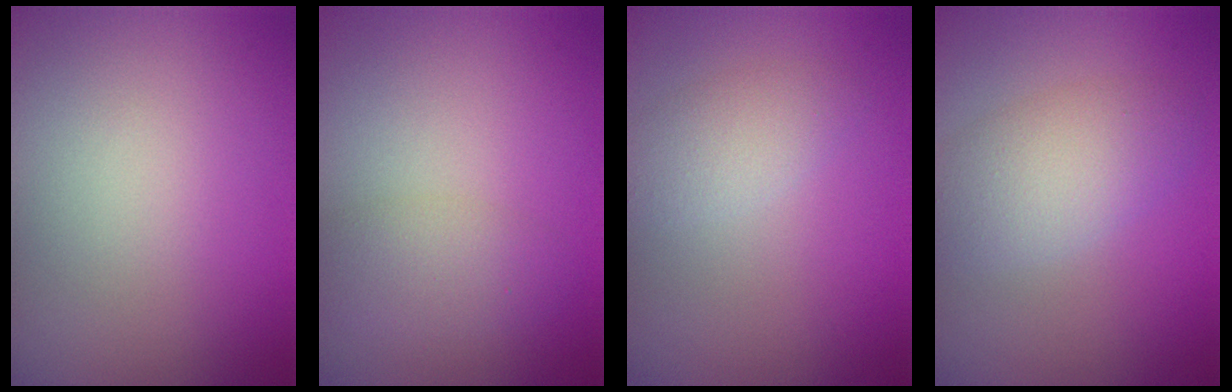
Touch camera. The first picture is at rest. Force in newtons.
{"total": 1.8, "press": 1.8, "slide": 0.2}
{"total": 2.2, "press": 2.2, "slide": 0.1}
{"total": 4.0, "press": 4.0, "slide": 0.2}